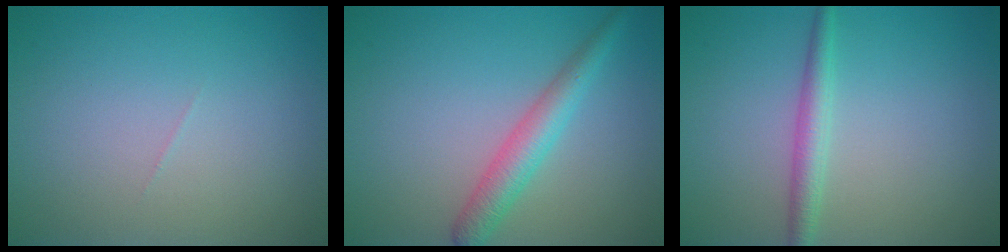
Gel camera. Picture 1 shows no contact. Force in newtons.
{"total": 3.3, "press": 3.3, "slide": 0.1}
{"total": 2.2, "press": 2.2, "slide": 0.0}